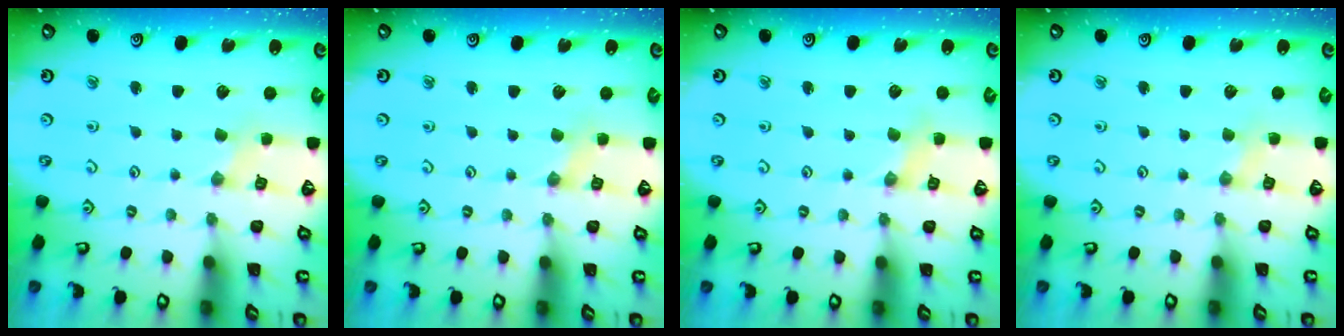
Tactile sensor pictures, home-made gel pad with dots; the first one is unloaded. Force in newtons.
{"total": 0.7, "press": 0.7, "slide": 0.2}
{"total": 1.3, "press": 1.3, "slide": 0.3}
{"total": 1.8, "press": 1.8, "slide": 0.3}